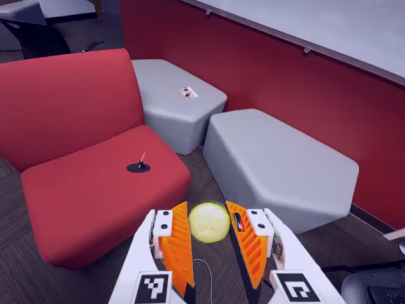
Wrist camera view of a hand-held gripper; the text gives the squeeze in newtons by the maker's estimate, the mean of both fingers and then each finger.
{"total": 8.9, "left": 9.2, "right": 8.7}